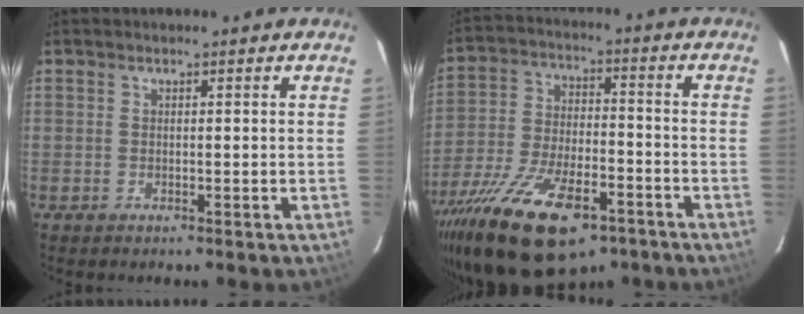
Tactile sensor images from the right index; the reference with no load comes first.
{"total": 23.2, "force": [-14.4, 10.0, 15.2], "torque": [-0.307, -0.039, -0.234]}